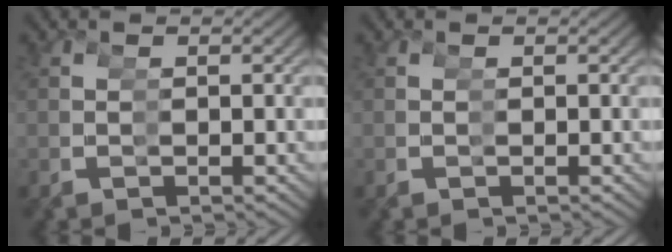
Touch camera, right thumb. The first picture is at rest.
{"total": 0.0}